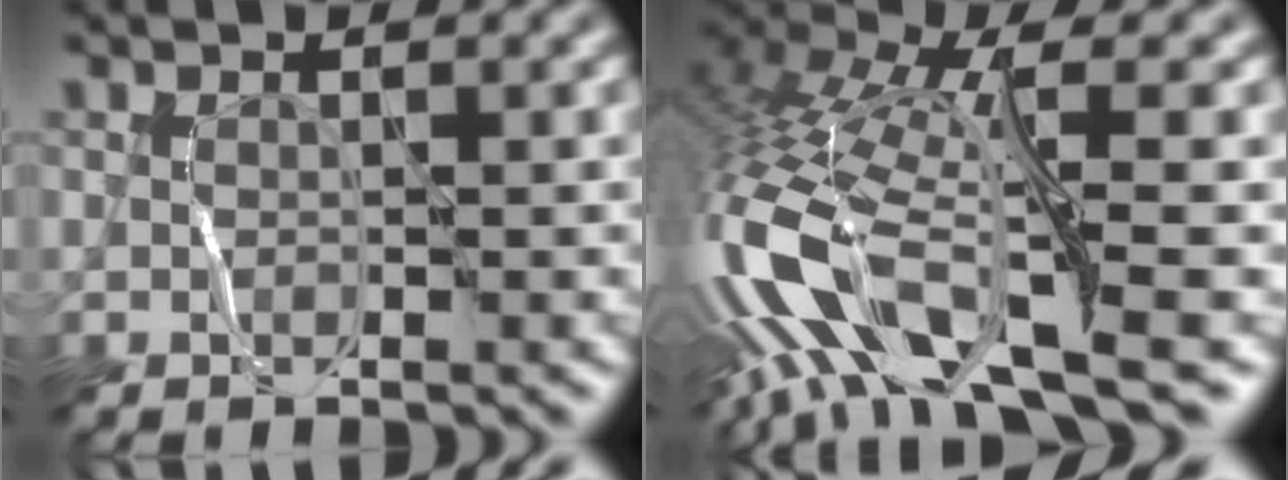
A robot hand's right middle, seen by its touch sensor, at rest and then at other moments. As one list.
[{"total": 13.0, "force": [-3.9, 4.6, 11.5], "torque": [-0.268, 0.009, -0.057]}]